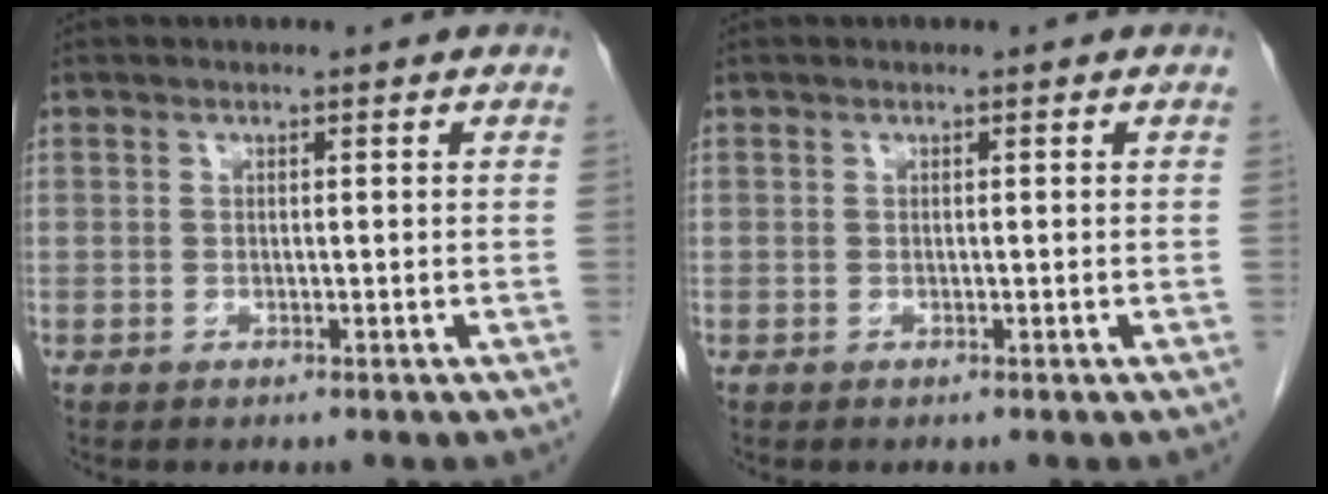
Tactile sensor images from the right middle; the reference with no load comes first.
{"total": 0.0}